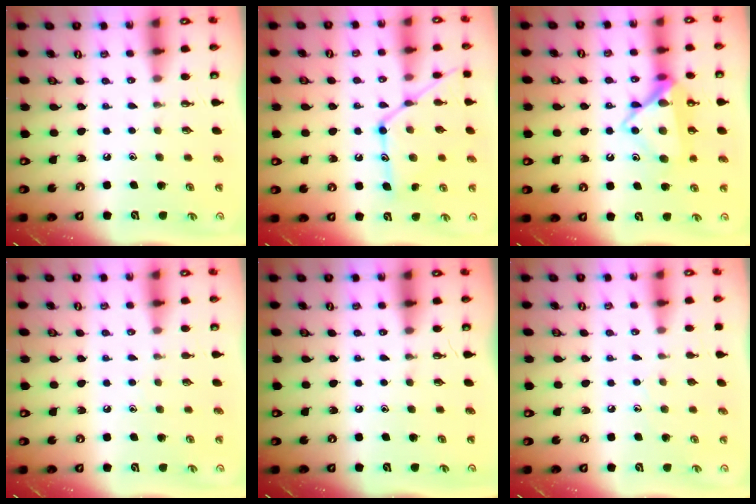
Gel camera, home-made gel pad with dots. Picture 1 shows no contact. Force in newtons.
{"total": 16.4, "press": 16.3, "slide": 1.3}
{"total": 16.6, "press": 16.6, "slide": 0.9}
{"total": 4.5, "press": 4.4, "slide": 0.6}
{"total": 0.0}
{"total": 4.7, "press": 4.6, "slide": 0.6}